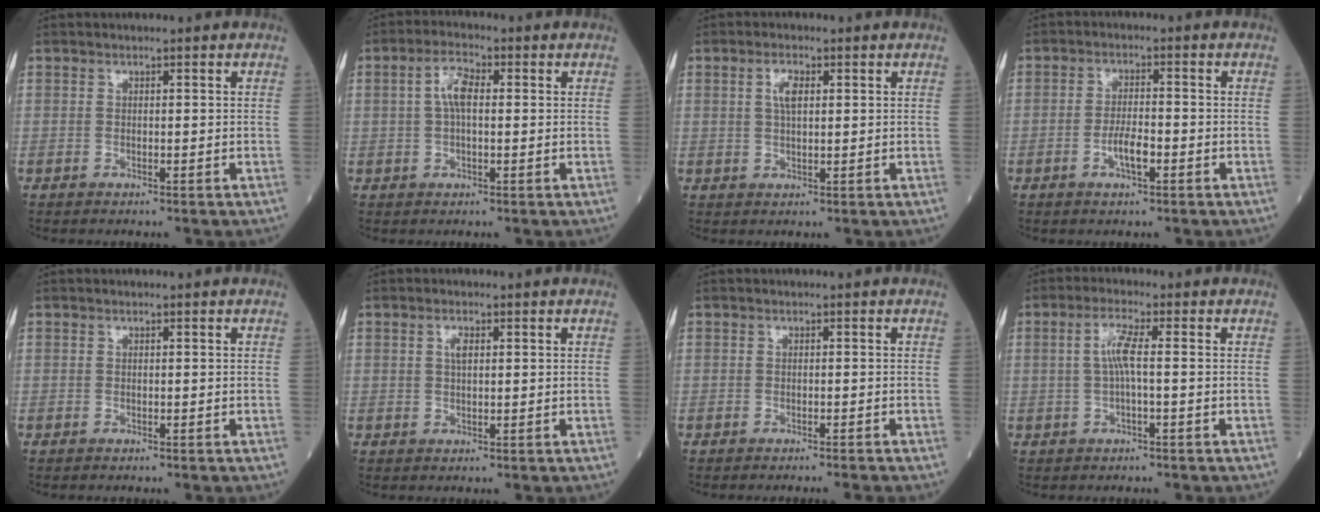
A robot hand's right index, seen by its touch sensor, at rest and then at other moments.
{"total": 4.4, "force": [0.7, 1.6, 4.1], "torque": [-0.085, 0.015, 0.012]}
{"total": 3.0, "force": [0.9, 1.0, 2.7], "torque": [-0.056, 0.004, 0.019]}
{"total": 3.9, "force": [-1.5, 0.9, 3.5], "torque": [-0.065, 0.002, -0.028]}
{"total": 0.0}
{"total": 1.7, "force": [0.6, 0.6, 1.5], "torque": [-0.031, 0.002, 0.010]}
{"total": 2.6, "force": [-2.3, -0.8, 0.8], "torque": [-0.006, 0.001, -0.031]}
{"total": 3.7, "force": [0.1, 0.2, 3.7], "torque": [-0.077, 0.008, 0.003]}